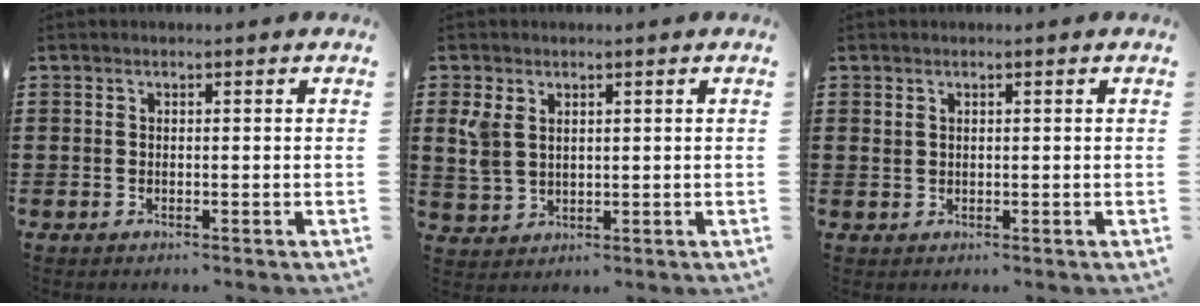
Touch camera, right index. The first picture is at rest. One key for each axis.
{"total": 4.1, "fx": 1.7, "fy": 2.8, "fz": 2.5, "tx": -0.072, "ty": 0.005, "tz": 0.027}
{"total": 1.0, "fx": 0.7, "fy": 0.6, "fz": 0.3, "tx": -0.009, "ty": 0.004, "tz": 0.013}